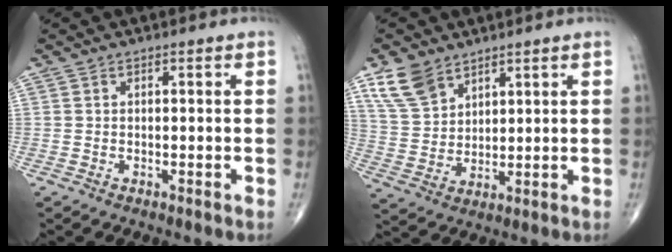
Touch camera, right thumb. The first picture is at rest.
{"total": 8.2, "force": [5.7, 4.8, 3.5], "torque": [-0.058, -0.021, 0.121]}